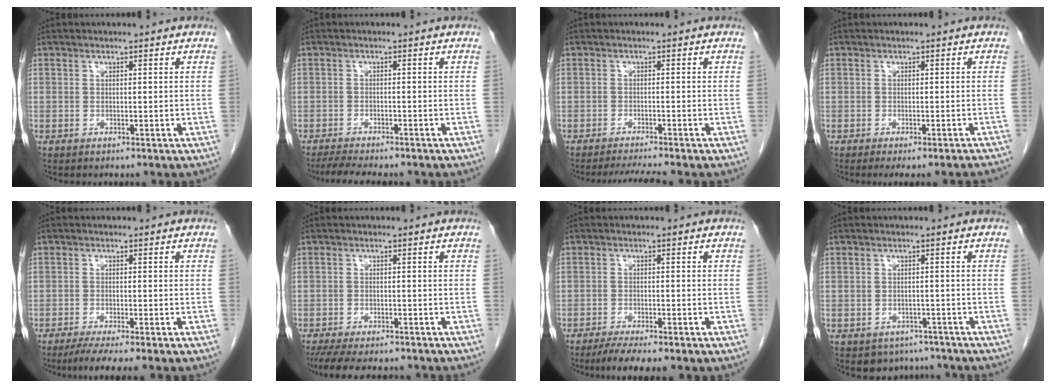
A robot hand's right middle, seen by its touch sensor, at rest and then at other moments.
{"total": 6.8, "force": [-5.9, 1.0, 3.3], "torque": [-0.051, -0.012, -0.090]}
{"total": 3.9, "force": [-3.5, -1.0, 1.4], "torque": [-0.026, -0.015, -0.057]}
{"total": 6.9, "force": [-6.4, -0.4, 2.6], "torque": [-0.018, -0.019, -0.074]}
{"total": 5.6, "force": [-4.1, -0.3, 3.7], "torque": [-0.054, -0.013, -0.067]}
{"total": 10.9, "force": [-9.3, 2.7, 4.9], "torque": [-0.084, -0.013, -0.131]}
{"total": 5.3, "force": [-4.0, 0.4, 3.4], "torque": [-0.056, -0.010, -0.062]}
{"total": 4.5, "force": [-3.7, 2.5, 0.0], "torque": [0.009, 0.008, -0.048]}